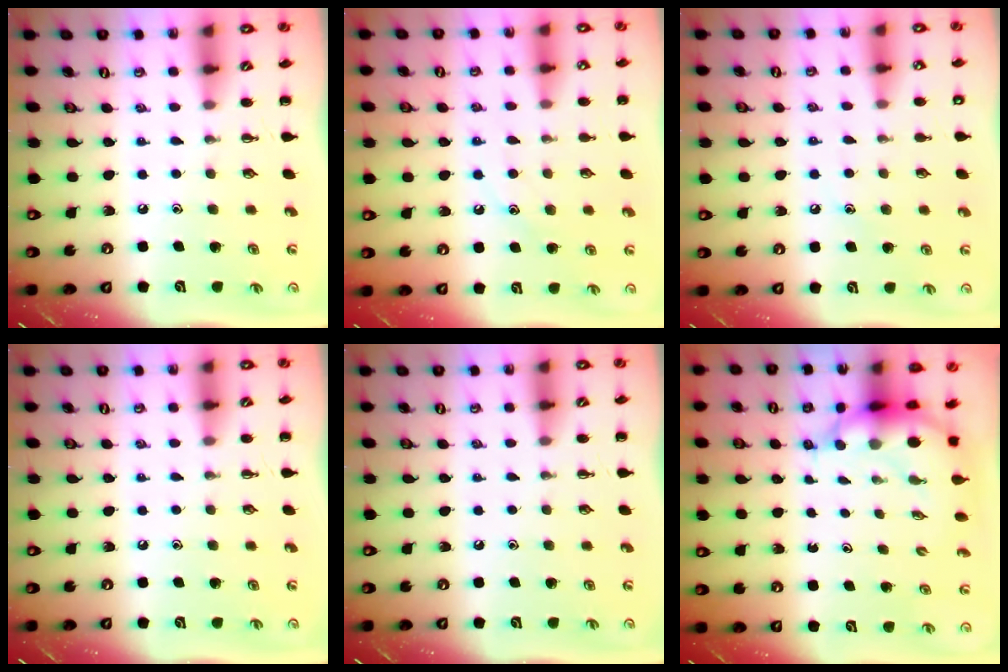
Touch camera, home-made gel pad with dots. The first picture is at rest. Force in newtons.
{"total": 9.2, "press": 9.1, "slide": 1.5}
{"total": 7.9, "press": 7.7, "slide": 2.0}
{"total": 0.0}
{"total": 0.0}
{"total": 5.9, "press": 5.8, "slide": 1.1}